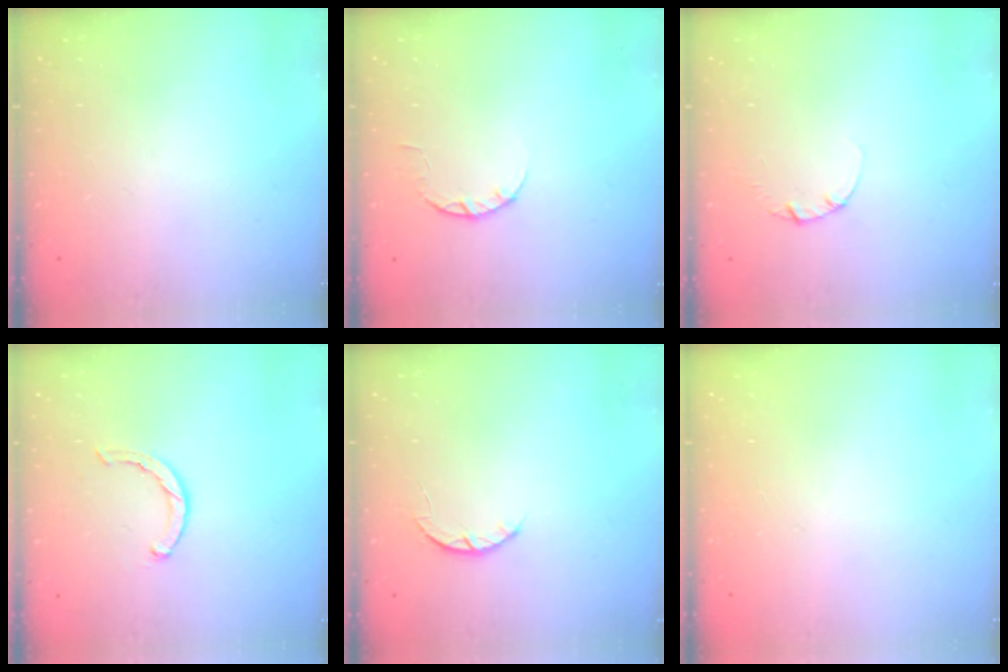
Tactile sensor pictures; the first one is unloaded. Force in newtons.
{"total": 3.3, "press": 3.3, "slide": 0.5}
{"total": 1.3, "press": 1.3, "slide": 0.2}
{"total": 2.3, "press": 2.2, "slide": 0.5}
{"total": 2.6, "press": 2.5, "slide": 0.4}
{"total": 2.5, "press": 2.5, "slide": 0.2}